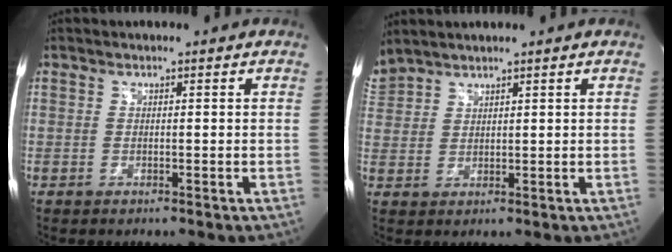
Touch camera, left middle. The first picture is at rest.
{"total": 4.4, "force": [4.3, 0.7, 1.0], "torque": [-0.032, 0.027, 0.091]}